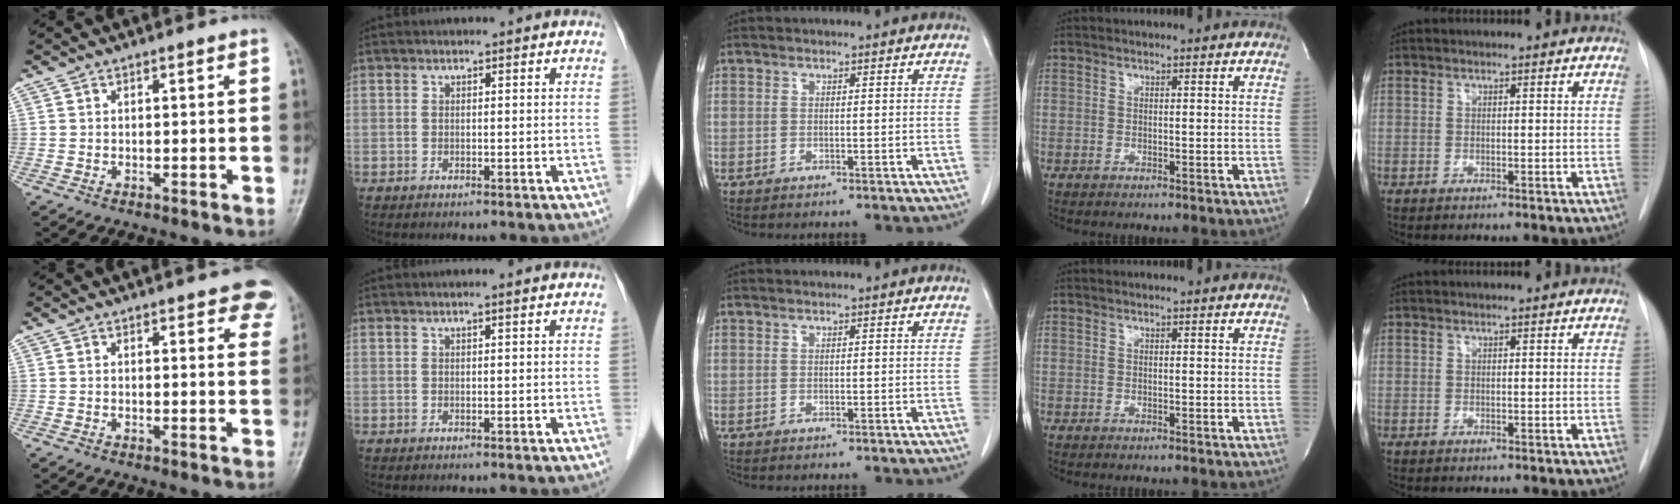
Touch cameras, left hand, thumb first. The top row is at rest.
{"thumb": {"total": 7.8, "force": [5.5, 2.9, 4.7], "torque": [-0.024, -0.017, 0.053]}, "index": {"total": 0.7, "force": [0.4, -0.1, 0.6], "torque": [-0.014, 0.001, 0.008]}}